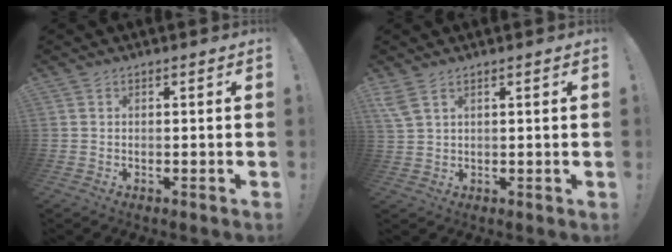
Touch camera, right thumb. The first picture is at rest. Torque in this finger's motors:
{"motor_torque": [-0.64, 0.94, 0.74, 0.26, 0.01]}